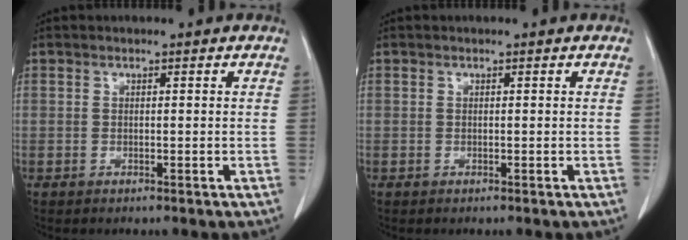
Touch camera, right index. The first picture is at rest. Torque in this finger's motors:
{"motor_torque": [0.00, 0.00, 0.00, 0.00]}